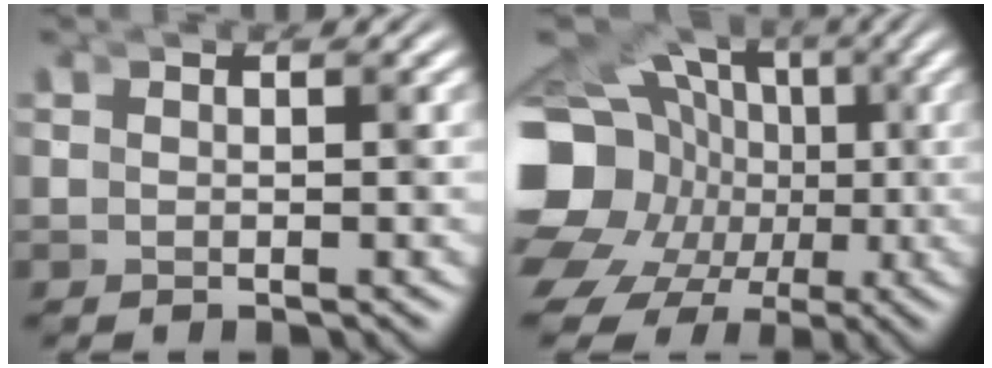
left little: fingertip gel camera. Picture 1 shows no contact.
{"total": 12.9, "force": [-2.2, 11.4, 5.7], "torque": [-0.144, -0.066, -0.031]}